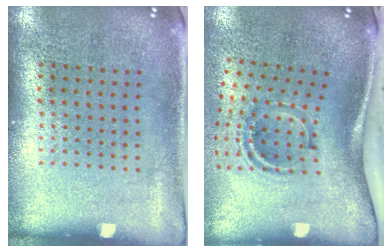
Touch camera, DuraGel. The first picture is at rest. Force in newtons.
{"total": 1.9, "press": 1.2, "slide": 1.5}